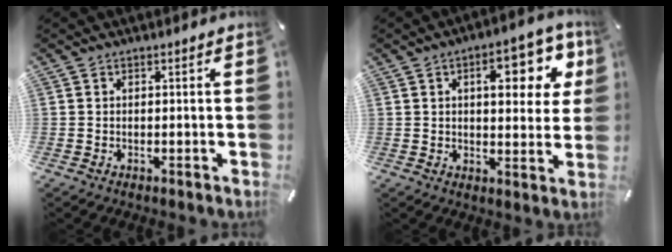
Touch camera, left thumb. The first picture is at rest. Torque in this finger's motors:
{"motor_torque": [2.12, 1.90, 1.42, -1.08, 0.38]}